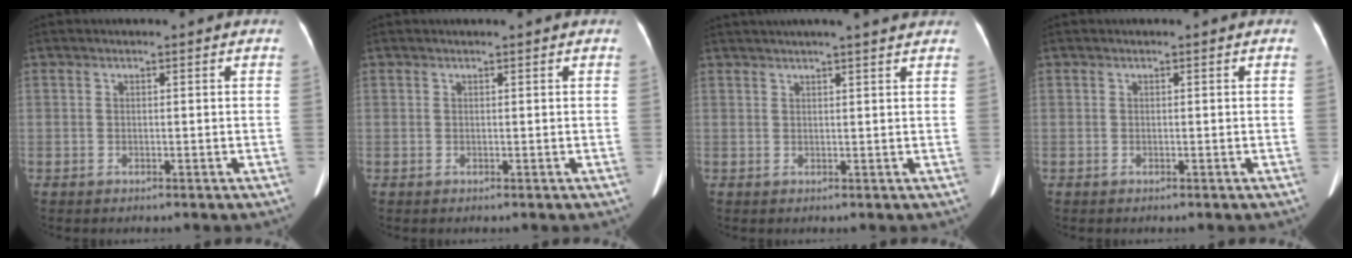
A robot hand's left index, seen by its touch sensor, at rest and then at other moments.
{"total": 0.8, "force": [0.8, 0.0, 0.3], "torque": [-0.005, 0.011, 0.013]}
{"total": 9.6, "force": [8.4, 0.0, 4.7], "torque": [-0.075, 0.025, 0.097]}
{"total": 0.0}